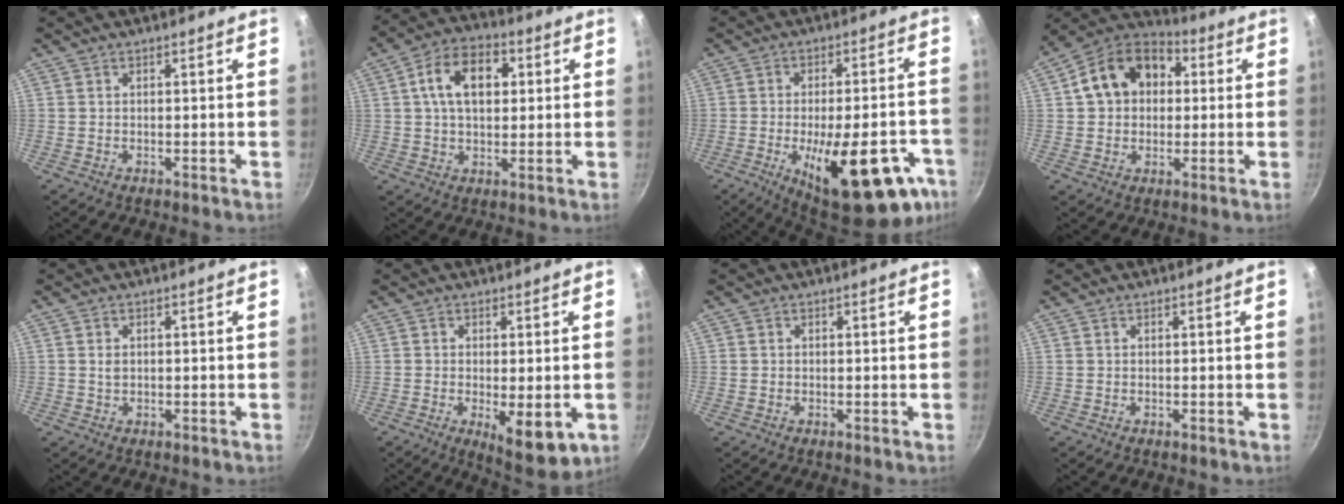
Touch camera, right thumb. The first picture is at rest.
{"total": 11.9, "force": [2.8, 7.4, 8.9], "torque": [-0.135, 0.014, 0.040]}
{"total": 22.7, "force": [-9.7, 8.6, 18.6], "torque": [-0.218, 0.023, -0.119]}
{"total": 14.2, "force": [2.4, 10.8, 8.9], "torque": [-0.119, 0.021, 0.028]}
{"total": 1.1, "force": [0.1, 0.9, 0.5], "torque": [-0.006, 0.001, 0.003]}
{"total": 8.9, "force": [-2.5, 3.3, 7.9], "torque": [-0.111, -0.019, -0.029]}
{"total": 0.0}
{"total": 0.0}